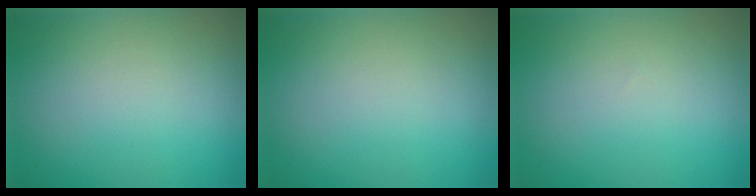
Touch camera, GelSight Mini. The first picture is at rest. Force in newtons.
{"total": 0.0}
{"total": 0.0}